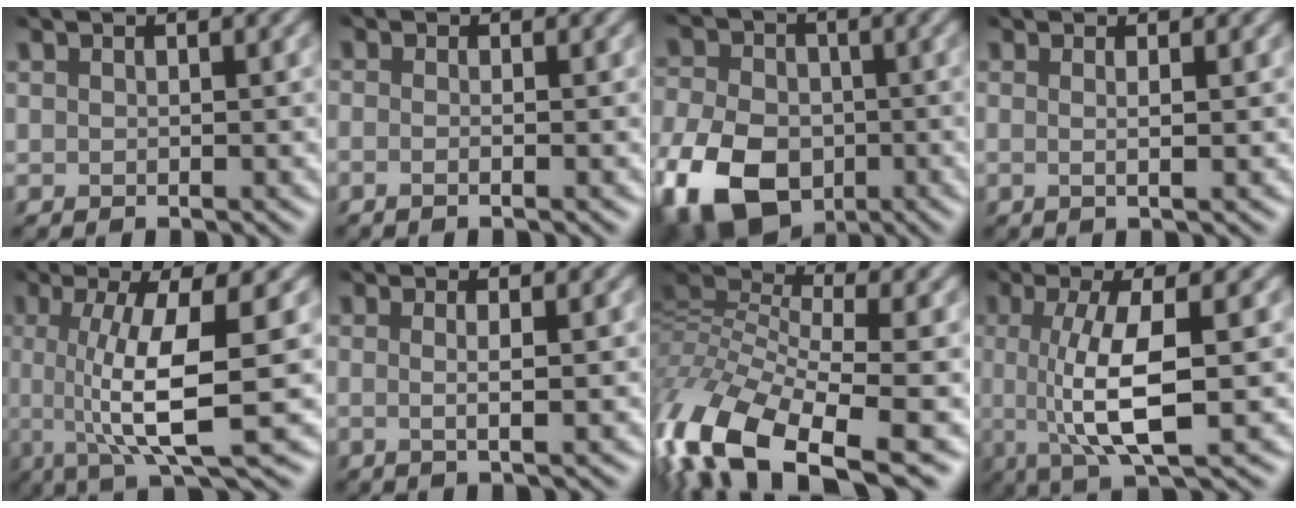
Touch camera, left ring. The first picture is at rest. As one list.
[{"total": 0.8, "force": [-0.6, 0.1, 0.5], "torque": [-0.007, -0.009, -0.022]}, {"total": 9.7, "force": [-4.8, 6.5, 5.5], "torque": [-0.132, -0.022, -0.099]}, {"total": 2.4, "force": [1.0, 0.9, 2.0], "torque": [-0.003, 0.010, -0.020]}, {"total": 8.0, "force": [-1.7, 1.7, 7.7], "torque": [-0.117, -0.005, -0.029]}, {"total": 3.0, "force": [1.0, 1.0, 2.6], "torque": [-0.022, 0.009, -0.018]}, {"total": 12.8, "force": [-7.2, 6.4, 8.4], "torque": [-0.200, -0.013, -0.145]}, {"total": 6.6, "force": [-1.5, 1.4, 6.3], "torque": [-0.107, -0.007, -0.025]}]